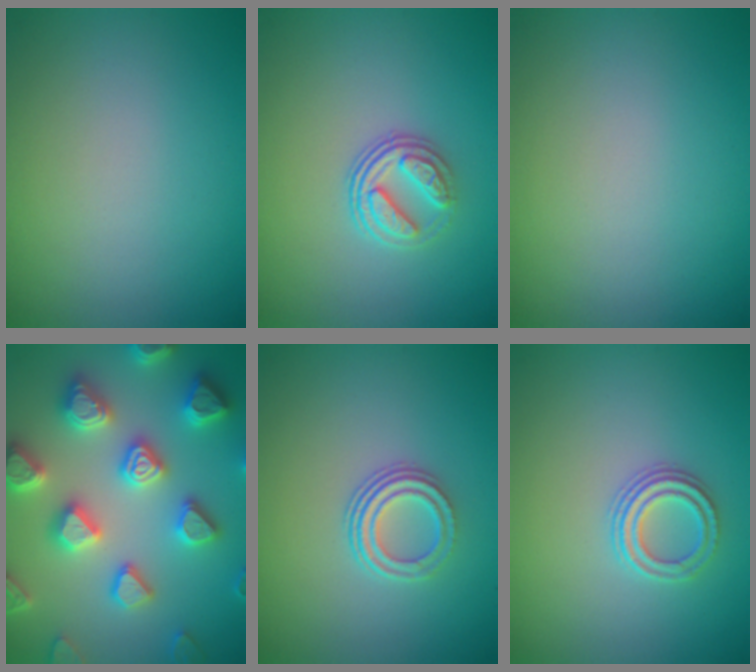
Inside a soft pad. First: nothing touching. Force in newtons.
{"total": 3.1, "press": 2.6, "slide": 1.7}
{"total": 0.0}
{"total": 7.3, "press": 7.1, "slide": 1.7}
{"total": 3.0, "press": 2.2, "slide": 2.0}
{"total": 2.4, "press": 2.2, "slide": 0.8}